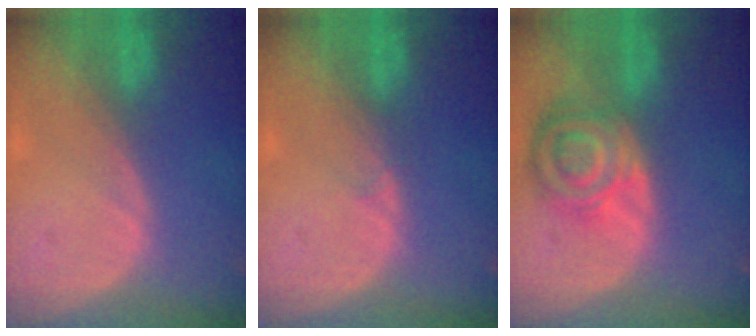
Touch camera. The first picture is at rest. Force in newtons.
{"total": 0.6, "press": 0.6, "slide": 0.1}
{"total": 8.4, "press": 7.4, "slide": 3.9}